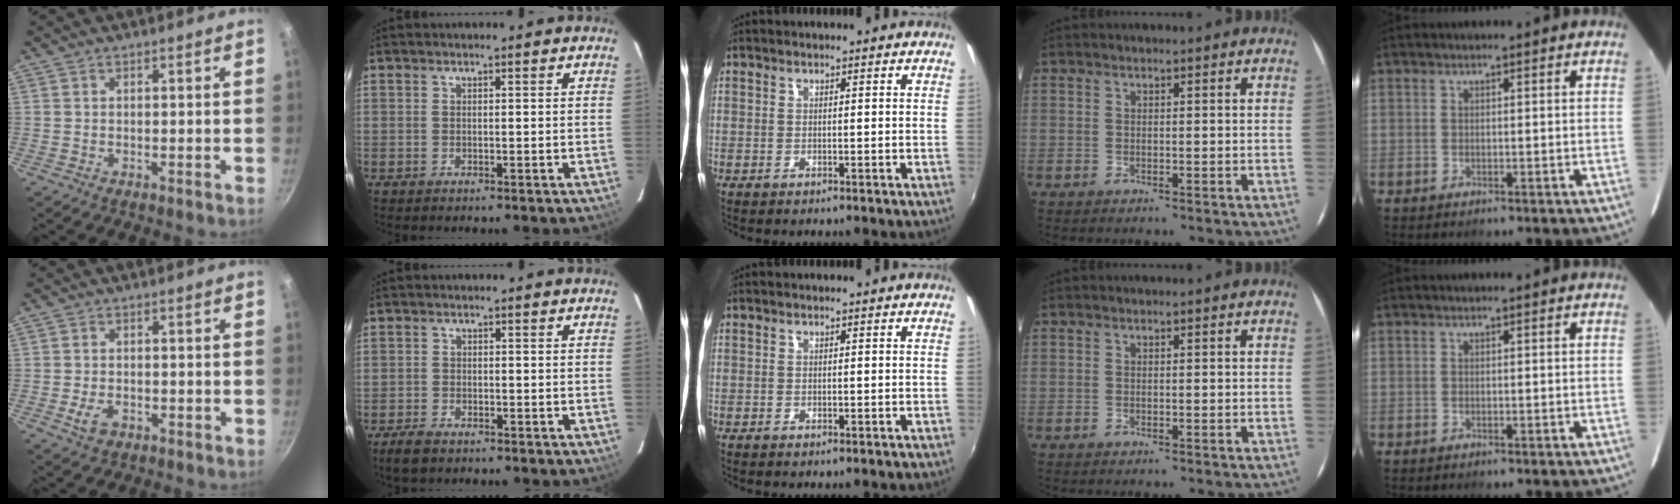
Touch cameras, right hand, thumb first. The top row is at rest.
{"thumb": {"total": 3.7, "force": [-1.4, 2.4, 2.4], "torque": [-0.043, 0.008, -0.023]}, "index": {"total": 3.7, "force": [-2.9, 1.5, 1.7], "torque": [-0.050, -0.007, -0.056]}}